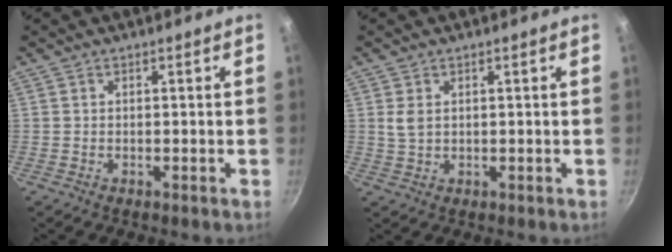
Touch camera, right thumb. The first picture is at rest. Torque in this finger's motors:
{"motor_torque": [0.15, 0.71, 0.39, -0.03, 0.03]}